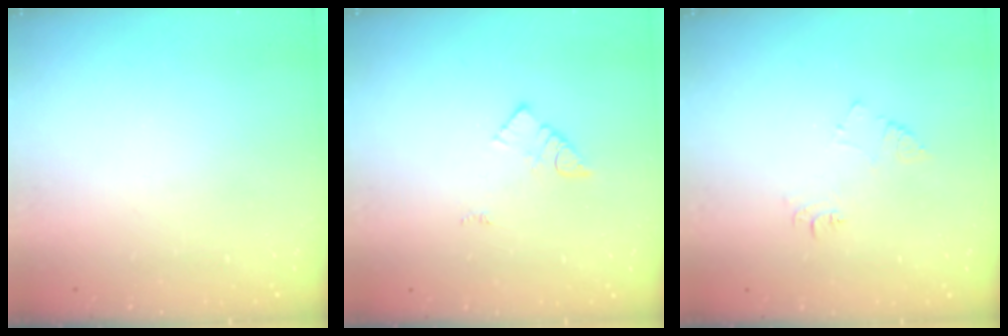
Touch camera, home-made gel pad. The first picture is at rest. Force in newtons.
{"total": 3.1, "press": 3.1, "slide": 0.2}
{"total": 6.7, "press": 6.7, "slide": 0.8}